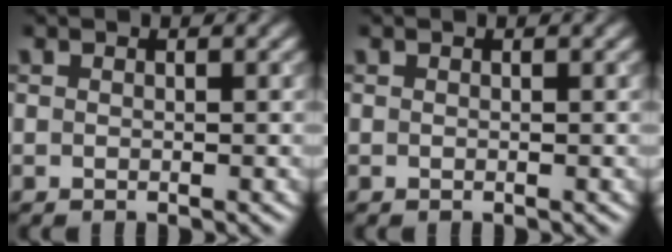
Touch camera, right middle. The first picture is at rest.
{"total": 0.0}